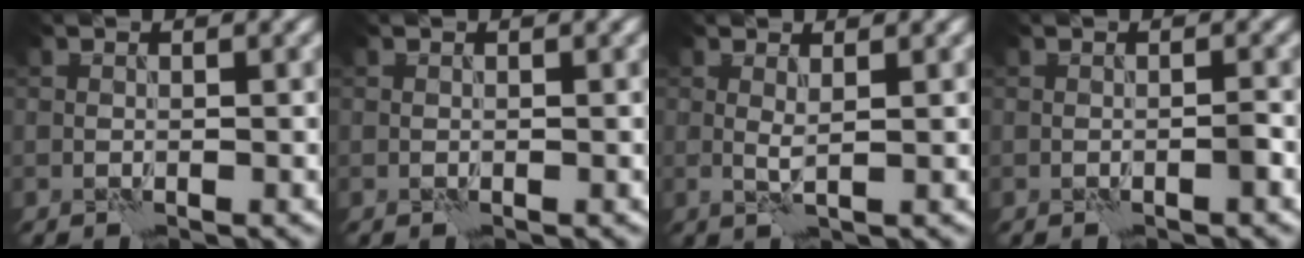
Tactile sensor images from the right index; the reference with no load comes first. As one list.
[{"total": 0.0}, {"total": 1.1, "force": [0.7, -0.2, 0.8], "torque": [-0.016, -0.002, 0.013]}, {"total": 0.6, "force": [-0.4, -0.2, 0.3], "torque": [-0.004, 0.004, -0.007]}]